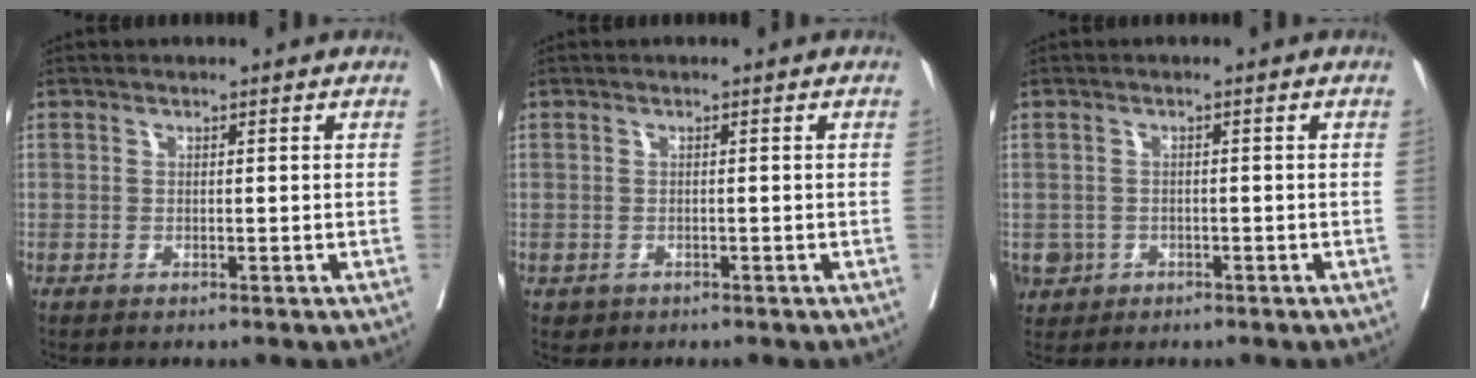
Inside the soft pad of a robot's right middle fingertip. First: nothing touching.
{"total": 1.0, "force": [-0.5, 0.9, 0.1], "torque": [-0.005, 0.003, -0.002]}
{"total": 3.8, "force": [-1.5, 3.5, 0.3], "torque": [-0.007, 0.006, -0.024]}